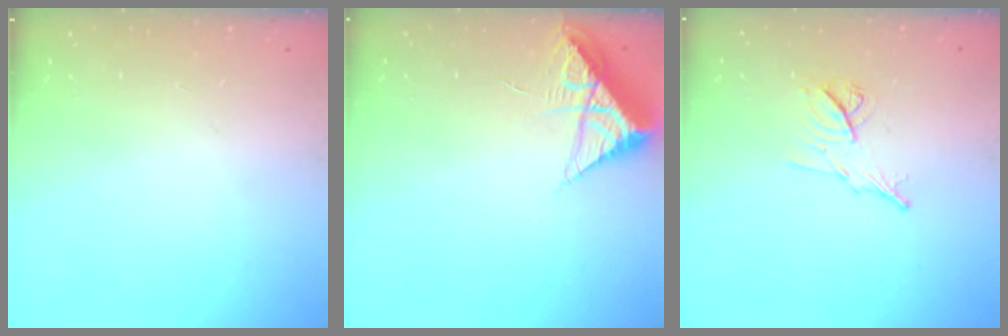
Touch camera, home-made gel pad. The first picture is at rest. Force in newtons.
{"total": 8.5, "press": 8.5, "slide": 0.5}
{"total": 8.6, "press": 8.6, "slide": 0.7}